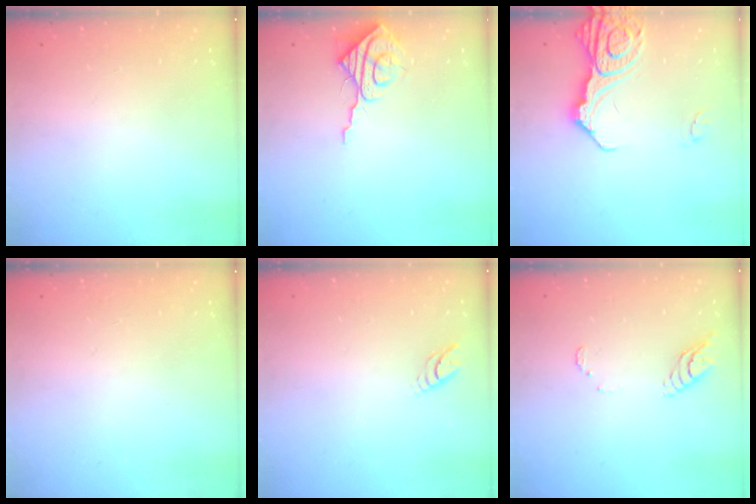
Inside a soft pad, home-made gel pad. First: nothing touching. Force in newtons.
{"total": 8.8, "press": 8.8, "slide": 0.6}
{"total": 16.1, "press": 16.0, "slide": 1.9}
{"total": 0.0}
{"total": 3.7, "press": 3.6, "slide": 0.5}
{"total": 6.7, "press": 6.7, "slide": 0.6}